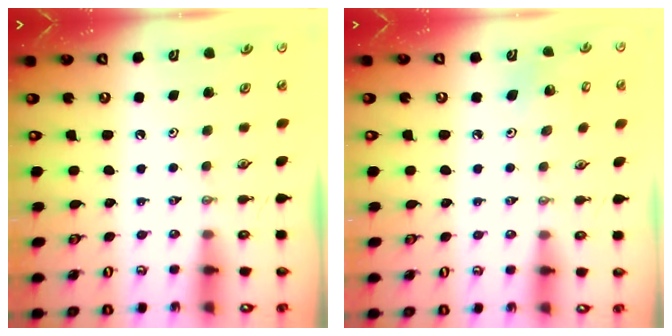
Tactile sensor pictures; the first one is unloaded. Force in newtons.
{"total": 4.8, "press": 4.6, "slide": 1.4}